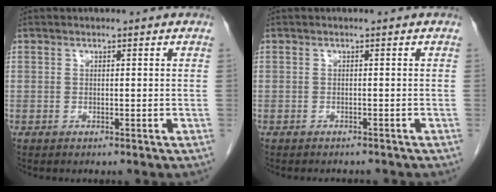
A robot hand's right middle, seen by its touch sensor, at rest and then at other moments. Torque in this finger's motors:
{"motor_torque": [0.03, -0.02, -0.01, 0.00]}